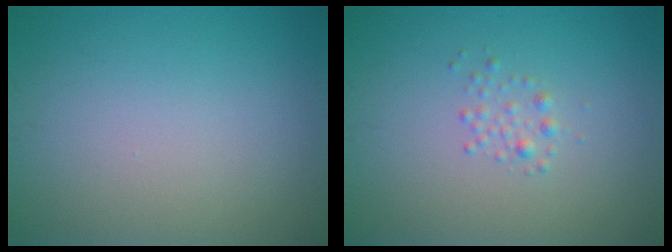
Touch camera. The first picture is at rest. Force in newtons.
{"total": 1.1, "press": 1.1, "slide": 0.0}